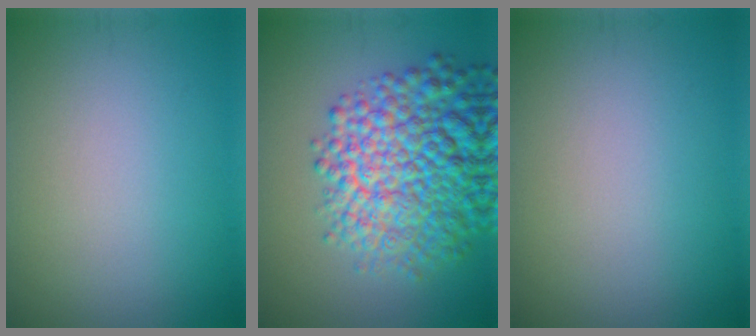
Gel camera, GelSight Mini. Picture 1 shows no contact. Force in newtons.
{"total": 10.6, "press": 10.6, "slide": 0.5}
{"total": 0.0}